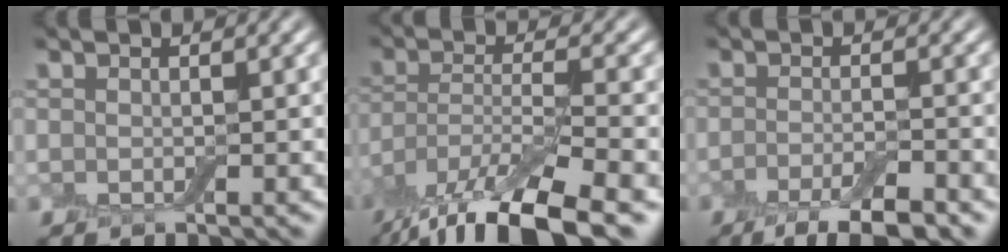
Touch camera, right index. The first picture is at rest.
{"total": 11.9, "force": [-8.6, 3.3, 7.5], "torque": [-0.138, -0.014, -0.158]}
{"total": 5.5, "force": [-3.6, 1.3, 3.9], "torque": [-0.062, -0.004, -0.064]}